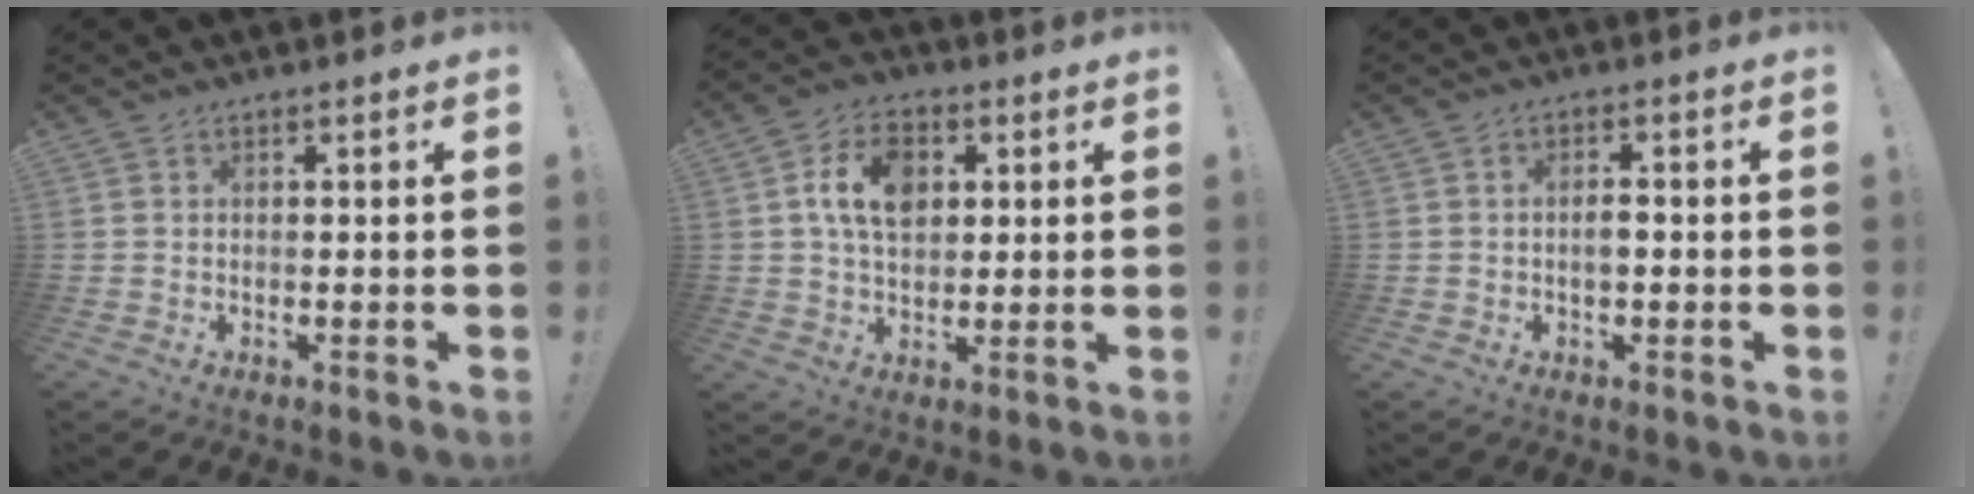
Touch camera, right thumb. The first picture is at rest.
{"total": 11.5, "force": [2.9, 7.9, 7.8], "torque": [-0.135, 0.010, 0.054]}
{"total": 2.7, "force": [-0.2, 1.3, 2.4], "torque": [-0.036, 0.006, -0.006]}